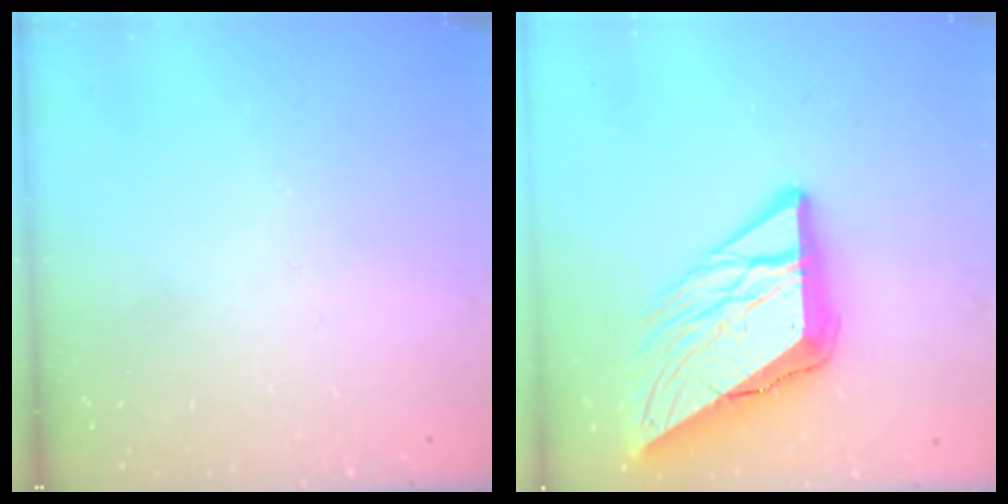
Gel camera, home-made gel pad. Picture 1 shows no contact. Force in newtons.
{"total": 15.9, "press": 15.8, "slide": 1.7}